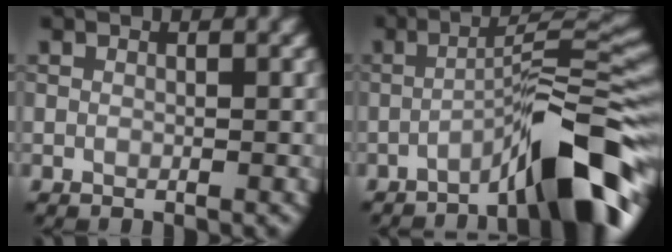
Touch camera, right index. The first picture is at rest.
{"total": 9.8, "force": [-5.7, 1.6, 7.8], "torque": [-0.100, 0.026, -0.099]}